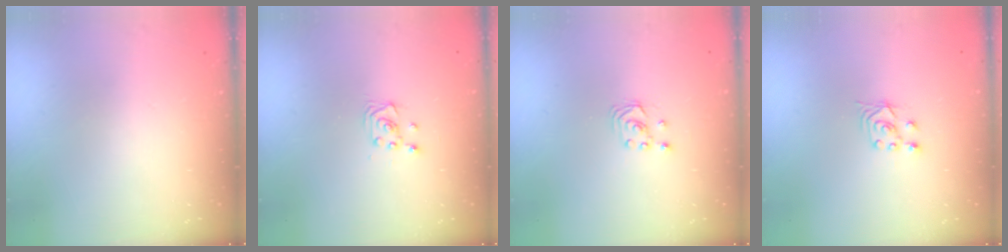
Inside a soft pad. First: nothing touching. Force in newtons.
{"total": 2.2, "press": 2.2, "slide": 0.3}
{"total": 1.9, "press": 1.9, "slide": 0.2}
{"total": 3.0, "press": 2.8, "slide": 0.9}